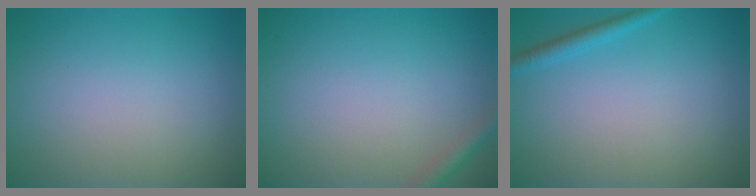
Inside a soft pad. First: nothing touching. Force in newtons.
{"total": 1.5, "press": 1.5, "slide": 0.0}
{"total": 1.5, "press": 1.5, "slide": 0.1}